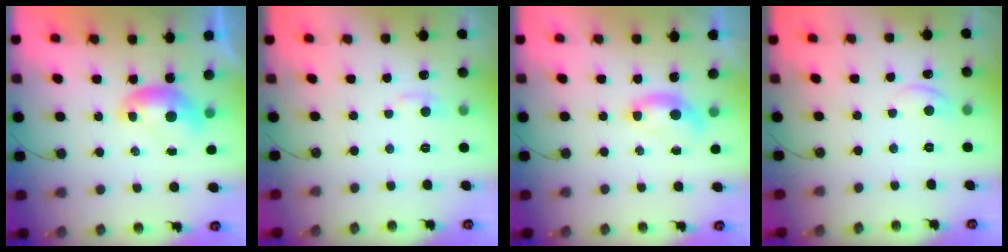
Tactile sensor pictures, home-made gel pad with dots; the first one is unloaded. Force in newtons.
{"total": 1.6, "press": 1.4, "slide": 0.7}
{"total": 1.3, "press": 1.0, "slide": 0.9}
{"total": 2.1, "press": 2.1, "slide": 0.5}